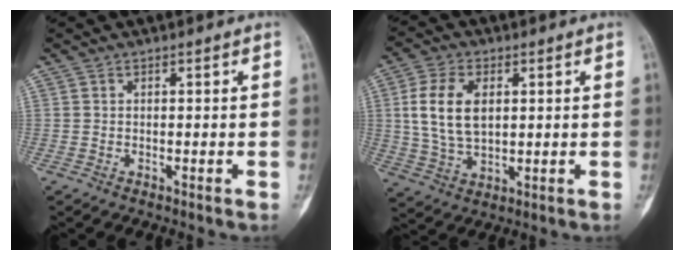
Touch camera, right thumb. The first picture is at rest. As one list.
[{"total": 10.6, "force": [2.0, 6.3, 8.3], "torque": [-0.162, -0.007, 0.043]}]